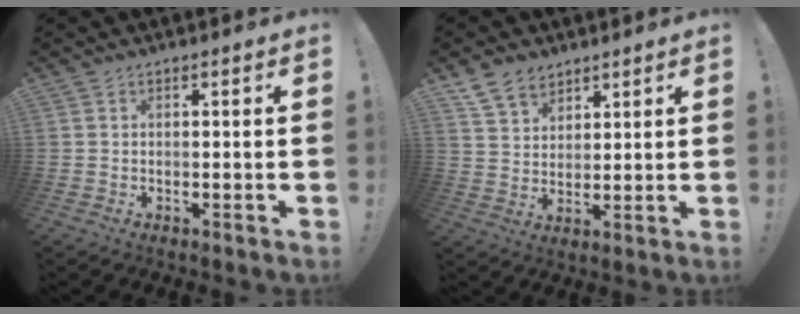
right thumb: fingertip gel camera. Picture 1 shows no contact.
{"total": 8.2, "force": [6.1, 5.0, 2.1], "torque": [-0.041, -0.032, 0.121]}